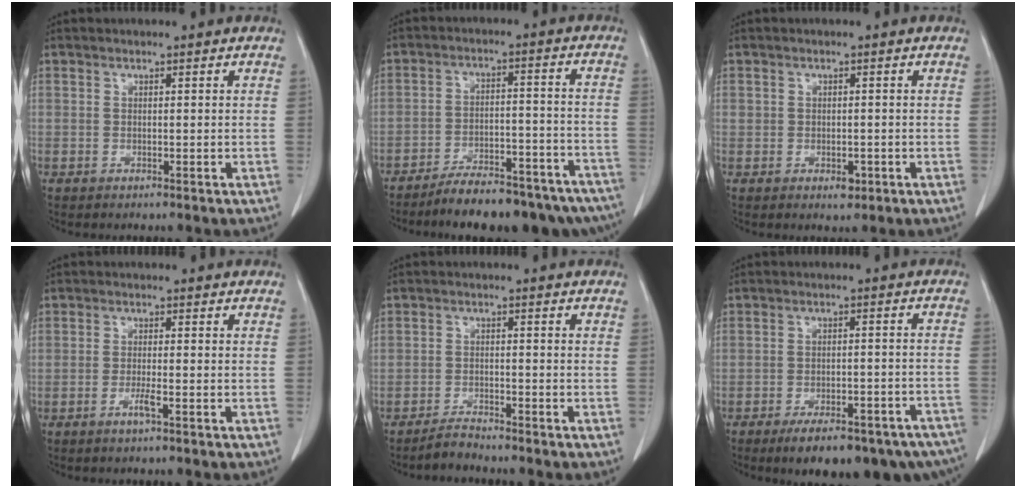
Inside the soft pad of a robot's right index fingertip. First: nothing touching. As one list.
[{"total": 20.1, "force": [-17.3, 4.8, 9.2], "torque": [-0.080, 0.018, -0.234]}, {"total": 2.3, "force": [-0.7, 1.6, 1.5], "torque": [-0.018, 0.003, -0.002]}, {"total": 2.1, "force": [-1.1, -0.1, 1.8], "torque": [-0.037, -0.003, -0.022]}, {"total": 2.3, "force": [-2.3, 0.0, 0.2], "torque": [-0.002, -0.008, -0.043]}, {"total": 18.5, "force": [-14.4, 5.5, 10.2], "torque": [-0.090, 0.015, -0.180]}]